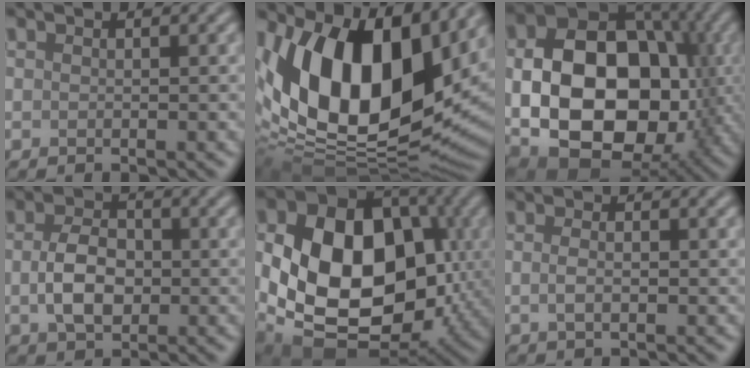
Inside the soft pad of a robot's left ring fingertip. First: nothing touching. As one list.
[{"total": 18.3, "force": [5.3, 10.2, 14.2], "torque": [-0.257, 0.017, 0.078]}, {"total": 16.3, "force": [-1.2, 11.5, 11.5], "torque": [-0.177, -0.018, -0.016]}, {"total": 4.3, "force": [-0.3, 2.8, 3.2], "torque": [-0.065, 0.002, -0.009]}, {"total": 16.4, "force": [-0.6, 11.5, 11.7], "torque": [-0.199, -0.017, -0.012]}, {"total": 1.7, "force": [-0.2, 0.7, 1.5], "torque": [-0.035, -0.002, -0.004]}]